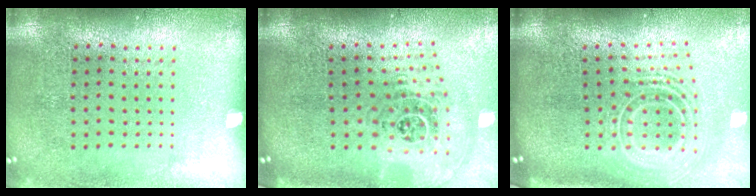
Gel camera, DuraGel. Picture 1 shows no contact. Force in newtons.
{"total": 1.9, "press": 1.5, "slide": 1.2}
{"total": 2.7, "press": 1.8, "slide": 2.0}